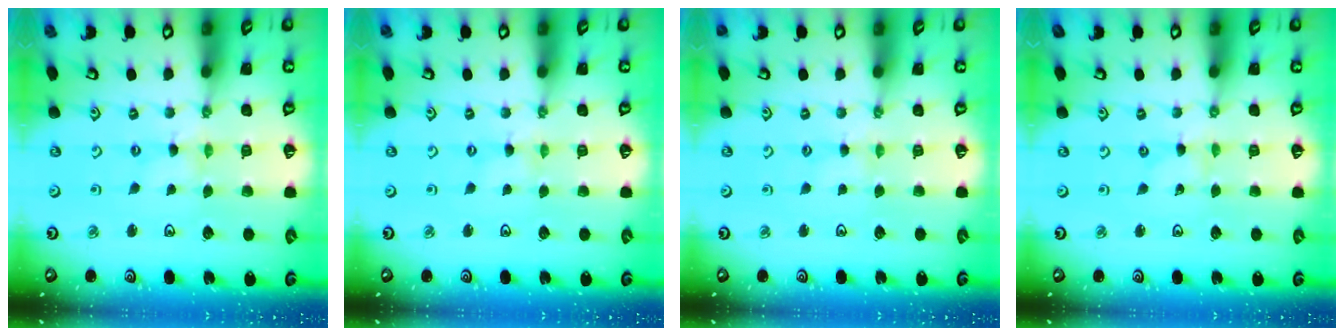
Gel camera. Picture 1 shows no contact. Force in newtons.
{"total": 0.0}
{"total": 2.4, "press": 2.4, "slide": 0.4}
{"total": 0.0}